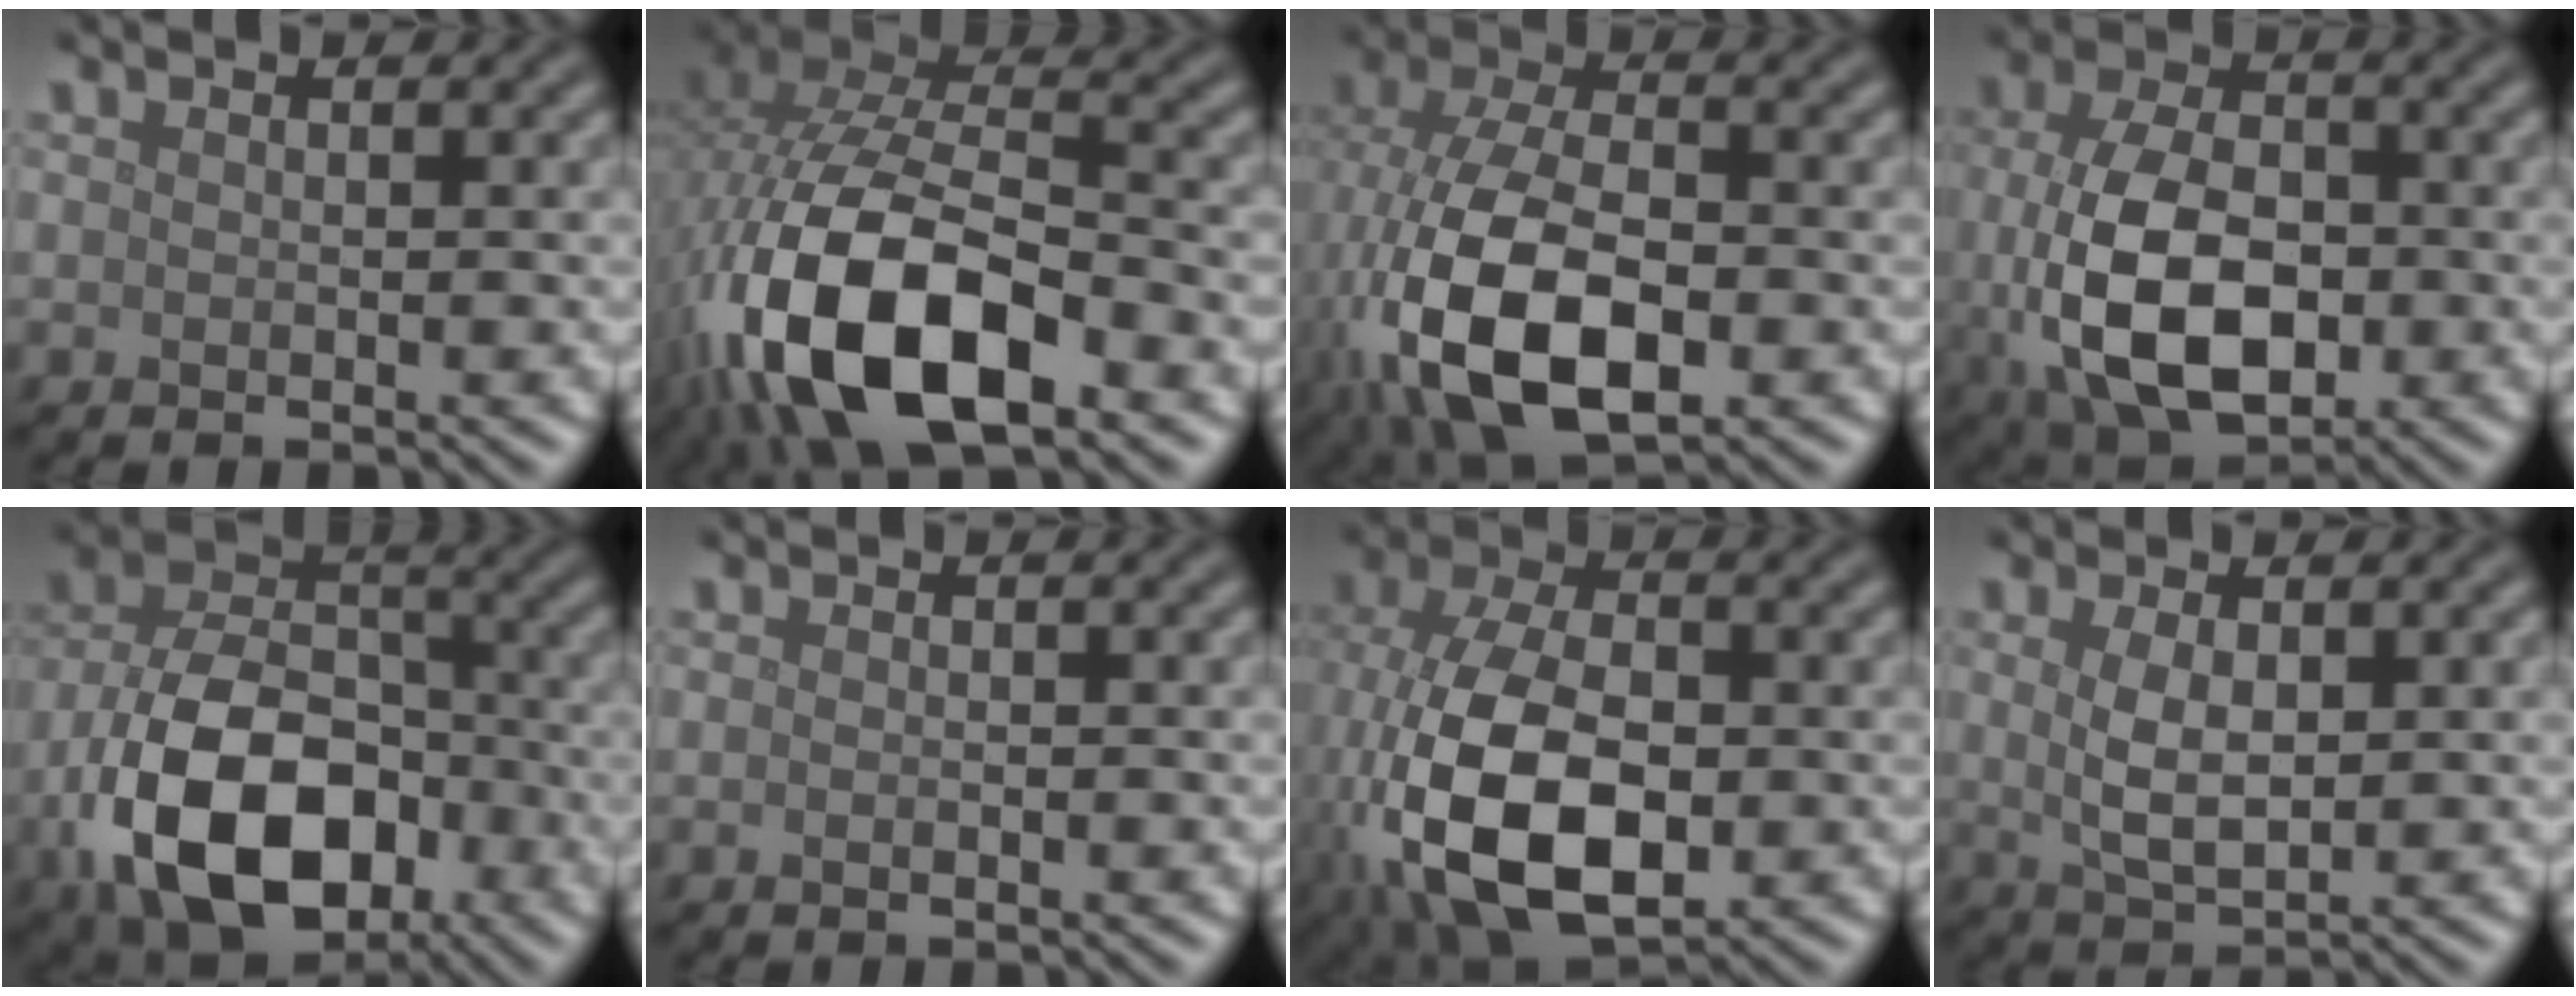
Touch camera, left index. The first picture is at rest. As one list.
[{"total": 15.0, "force": [-6.4, 7.3, 11.5], "torque": [-0.236, -0.017, -0.121]}, {"total": 13.6, "force": [-4.0, 7.5, 10.6], "torque": [-0.234, -0.024, -0.065]}, {"total": 10.5, "force": [-1.3, 6.5, 8.1], "torque": [-0.172, -0.023, -0.013]}, {"total": 12.7, "force": [-4.7, 8.0, 8.6], "torque": [-0.174, -0.018, -0.083]}, {"total": 0.5, "force": [-0.2, 0.2, 0.4], "torque": [-0.010, -0.003, -0.003]}, {"total": 13.4, "force": [-3.1, 7.7, 10.5], "torque": [-0.241, -0.026, -0.053]}, {"total": 3.3, "force": [0.6, 1.5, 2.9], "torque": [-0.065, -0.003, 0.015]}]